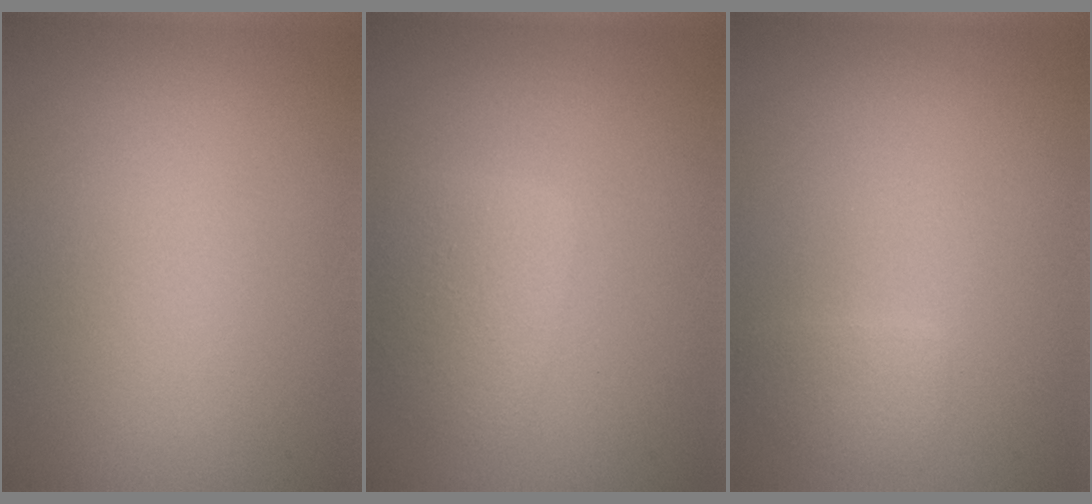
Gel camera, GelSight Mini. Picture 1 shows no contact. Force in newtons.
{"total": 2.5, "press": 2.5, "slide": 0.0}
{"total": 1.3, "press": 1.3, "slide": 0.1}